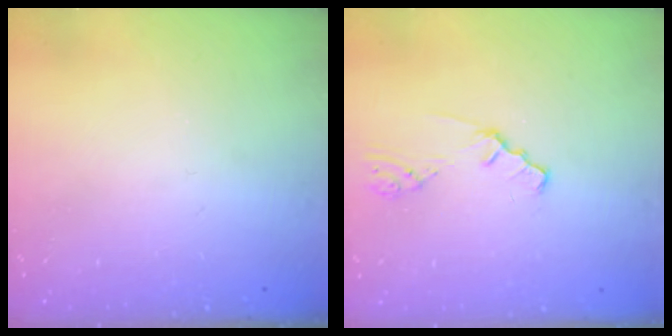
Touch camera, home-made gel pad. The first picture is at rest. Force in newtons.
{"total": 0.9, "press": 0.8, "slide": 0.2}